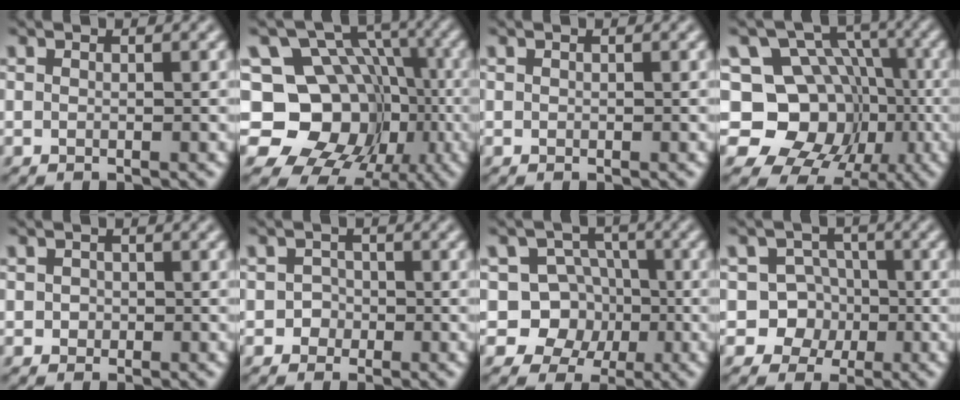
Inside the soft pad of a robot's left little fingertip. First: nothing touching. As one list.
[{"total": 12.1, "force": [-2.9, 10.2, 6.0], "torque": [-0.102, -0.002, -0.072]}, {"total": 0.0}, {"total": 10.7, "force": [-2.5, 9.0, 5.2], "torque": [-0.085, 0.002, -0.068]}, {"total": 0.9, "force": [-0.2, 0.8, 0.3], "torque": [-0.001, -0.001, -0.005]}, {"total": 1.7, "force": [-0.7, 1.5, 0.2], "torque": [0.015, 0.004, -0.019]}, {"total": 7.8, "force": [-1.8, 7.2, 2.4], "torque": [-0.025, 0.027, -0.064]}, {"total": 6.7, "force": [-2.1, 6.2, 1.5], "torque": [-0.010, 0.019, -0.063]}]